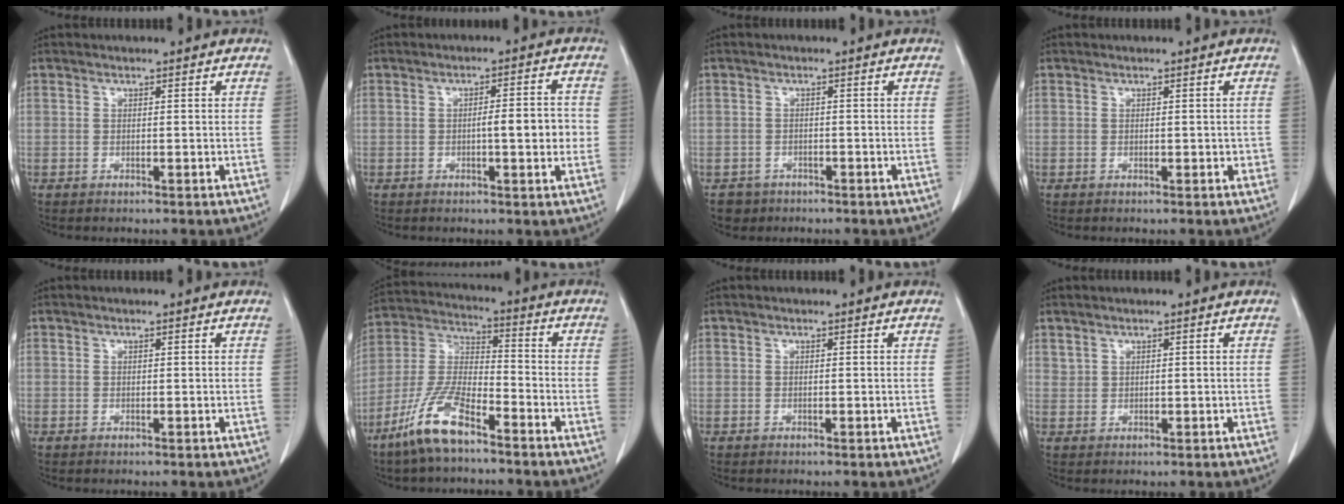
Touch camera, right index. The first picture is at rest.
{"total": 5.7, "force": [-0.6, 0.9, 5.6], "torque": [-0.081, 0.006, -0.008]}
{"total": 2.6, "force": [-1.5, 2.1, -0.2], "torque": [0.000, 0.009, -0.022]}
{"total": 1.6, "force": [-0.1, 1.0, 1.2], "torque": [-0.013, 0.006, 0.001]}
{"total": 0.0}
{"total": 11.1, "force": [-7.5, 2.8, 7.8], "torque": [-0.171, -0.012, -0.148]}
{"total": 0.0}
{"total": 1.0, "force": [0.8, 0.6, 0.3], "torque": [-0.006, 0.005, 0.020]}